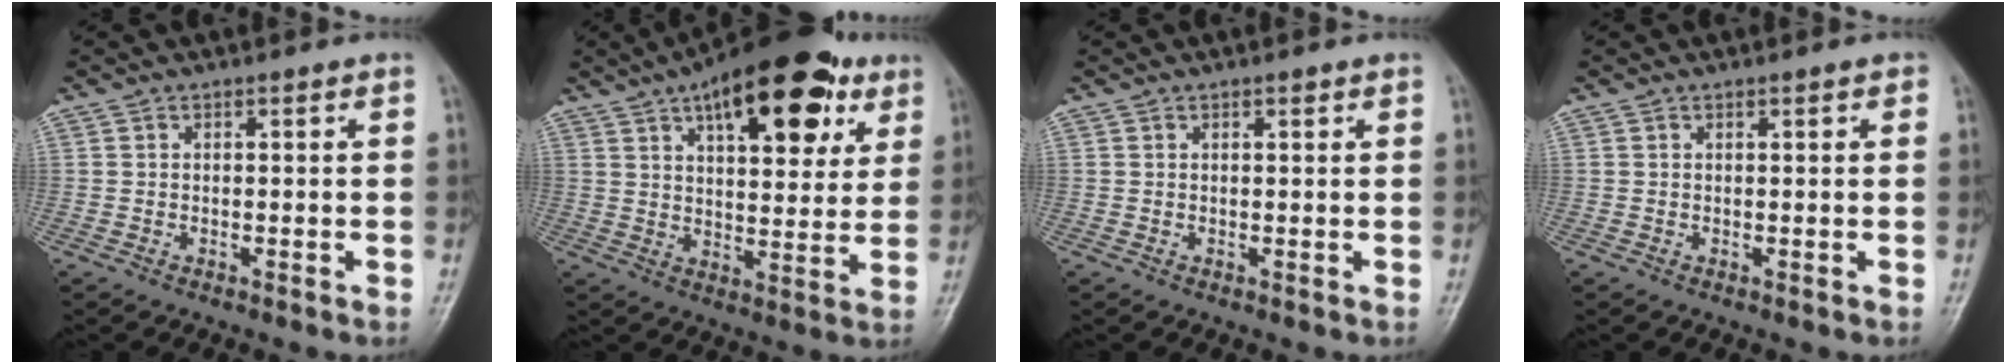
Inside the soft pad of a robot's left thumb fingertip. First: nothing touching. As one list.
[{"total": 21.3, "force": [10.7, 9.5, 15.8], "torque": [-0.196, -0.015, 0.156]}, {"total": 0.7, "force": [0.4, 0.2, 0.5], "torque": [-0.008, -0.001, 0.005]}, {"total": 0.9, "force": [0.4, 0.3, 0.8], "torque": [-0.009, 0.001, 0.004]}]